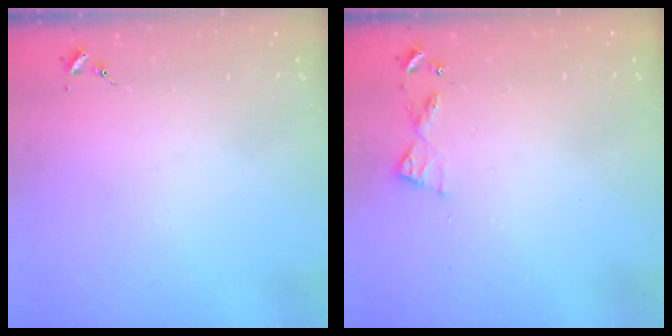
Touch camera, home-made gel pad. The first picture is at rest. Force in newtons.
{"total": 6.8, "press": 6.8, "slide": 0.7}